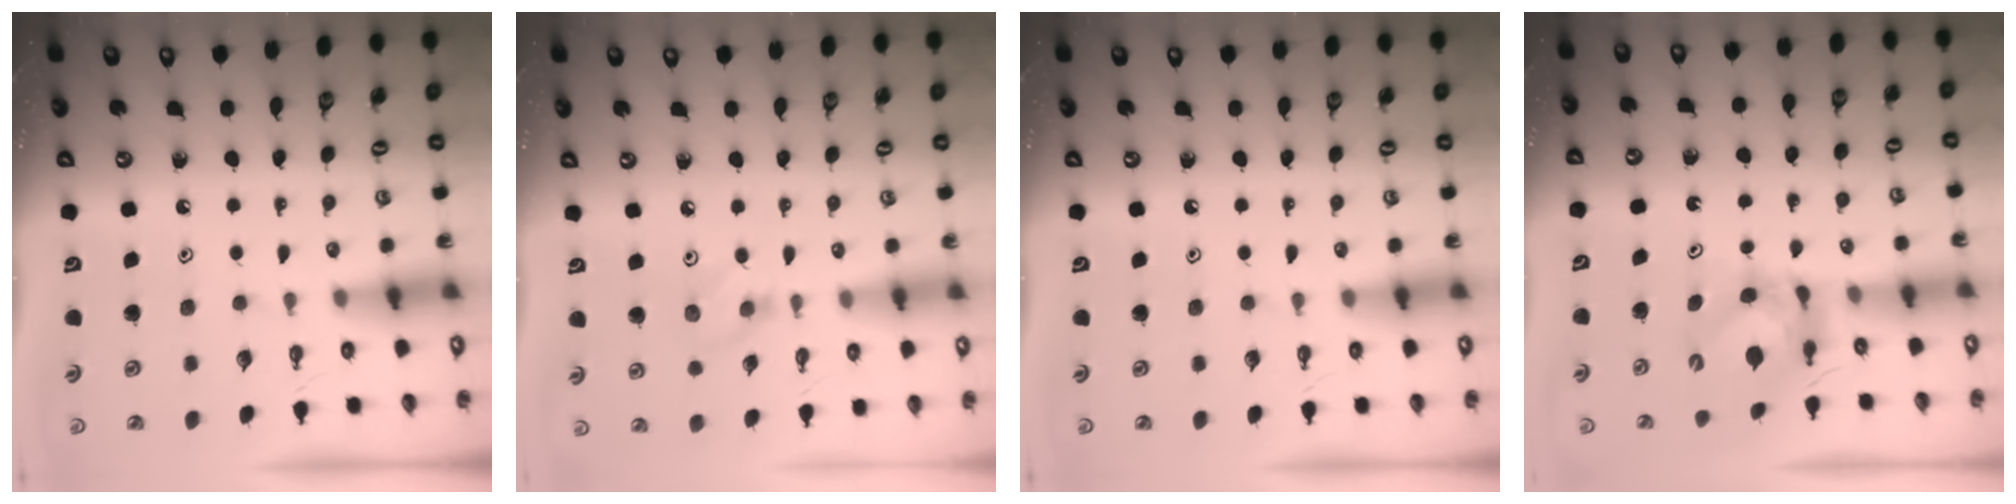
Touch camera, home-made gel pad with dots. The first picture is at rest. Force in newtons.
{"total": 5.4, "press": 5.4, "slide": 0.6}
{"total": 0.0}
{"total": 5.9, "press": 5.9, "slide": 0.6}